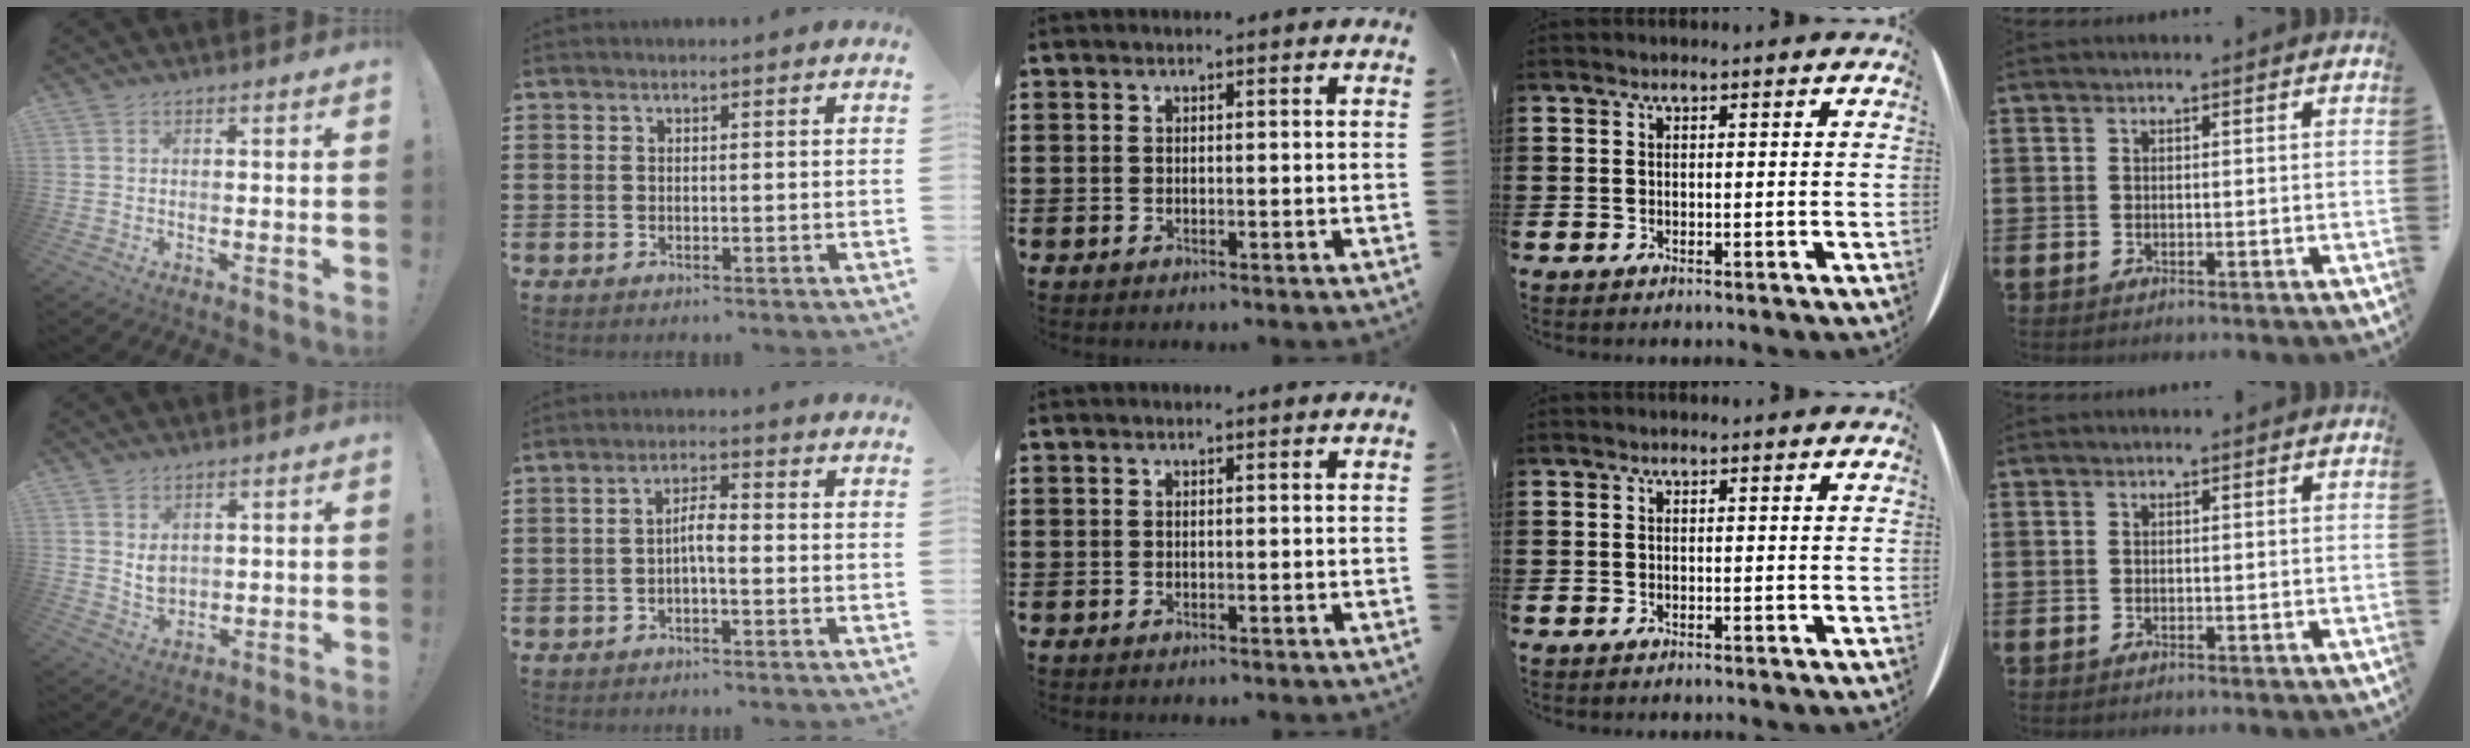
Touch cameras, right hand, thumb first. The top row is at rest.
{"thumb": {"total": 4.8, "force": [2.2, 3.8, 2.0], "torque": [-0.022, -0.015, 0.042]}, "index": {"total": 3.0, "force": [-1.0, 0.5, 2.8], "torque": [-0.051, 0.003, -0.020]}}